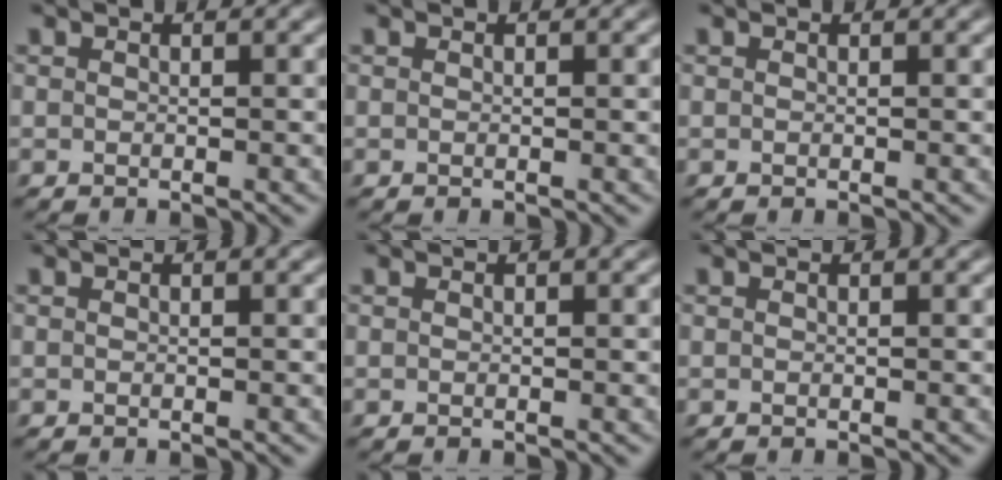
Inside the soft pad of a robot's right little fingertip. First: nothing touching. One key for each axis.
{"total": 0.0}
{"total": 0.0}
{"total": 0.0}
{"total": 0.0}
{"total": 0.0}